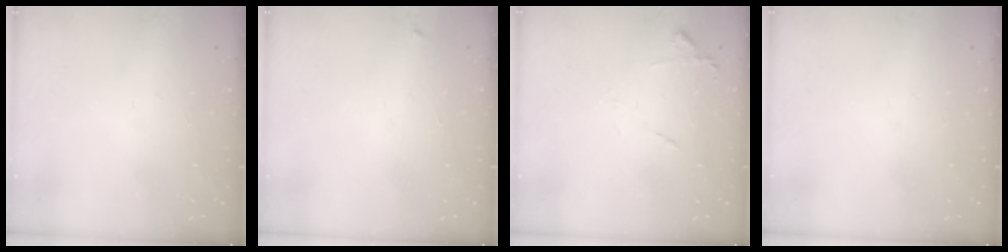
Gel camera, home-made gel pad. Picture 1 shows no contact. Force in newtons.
{"total": 2.3, "press": 2.3, "slide": 0.3}
{"total": 7.8, "press": 7.7, "slide": 0.7}
{"total": 0.0}